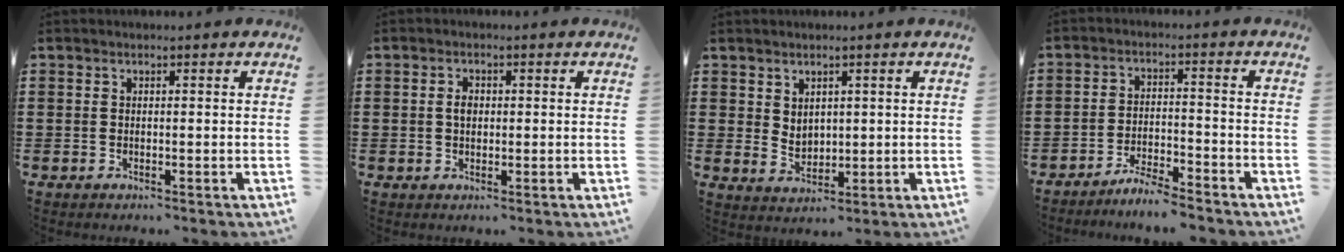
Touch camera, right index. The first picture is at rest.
{"total": 2.1, "force": [0.2, 1.3, 1.6], "torque": [-0.033, 0.007, 0.002]}
{"total": 2.9, "force": [1.7, 2.2, 0.9], "torque": [-0.018, 0.002, 0.030]}
{"total": 4.4, "force": [-4.3, -0.2, 1.0], "torque": [-0.026, -0.001, -0.088]}